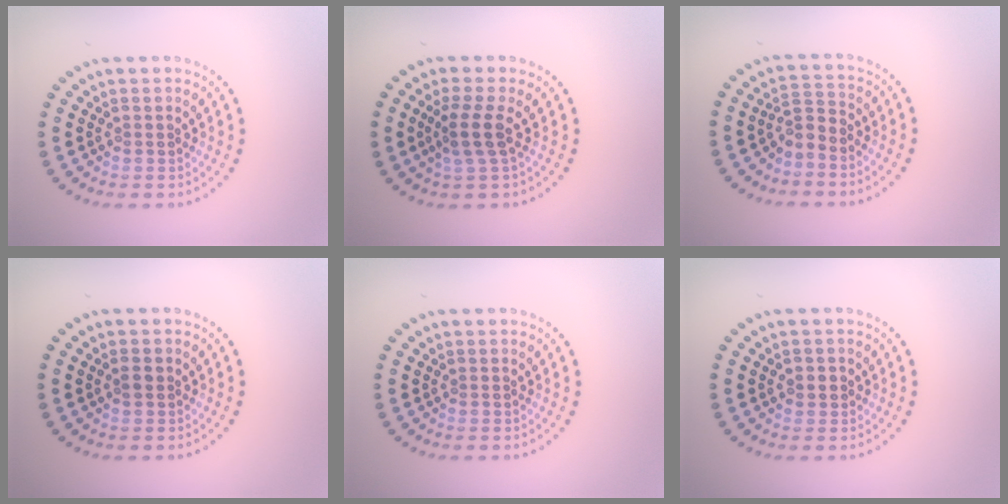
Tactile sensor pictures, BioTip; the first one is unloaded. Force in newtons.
{"total": 2.6, "press": 2.0, "slide": 1.6}
{"total": 2.1, "press": 1.4, "slide": 1.6}
{"total": 0.9, "press": 0.8, "slide": 0.2}
{"total": 0.0}
{"total": 1.2, "press": 1.2, "slide": 0.3}